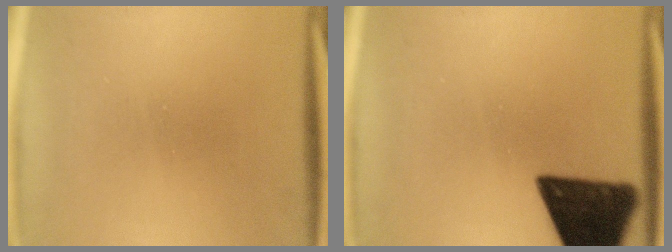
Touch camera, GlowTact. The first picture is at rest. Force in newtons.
{"total": 13.4}